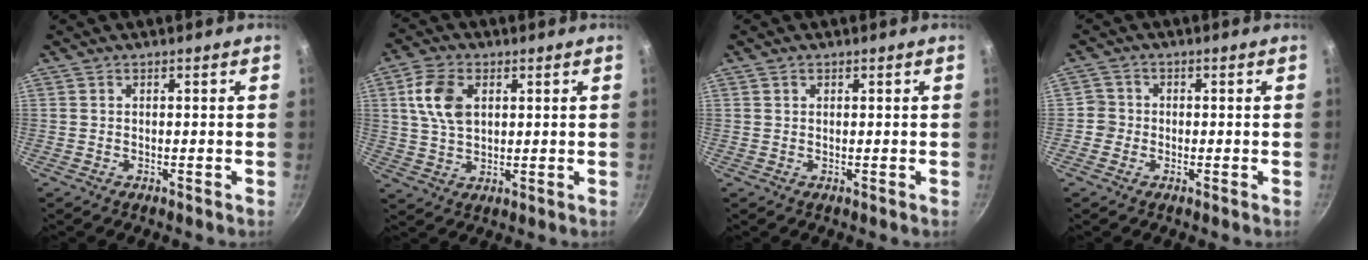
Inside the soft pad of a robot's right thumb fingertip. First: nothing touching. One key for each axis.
{"total": 8.9, "fx": 2.5, "fy": 5.8, "fz": 6.3, "tx": -0.112, "ty": 0.000, "tz": 0.047}
{"total": 0.8, "fx": 0.4, "fy": 0.6, "fz": 0.3, "tx": -0.003, "ty": 0.002, "tz": 0.007}
{"total": 2.7, "fx": -0.7, "fy": 2.6, "fz": 0.4, "tx": 0.014, "ty": 0.009, "tz": -0.018}